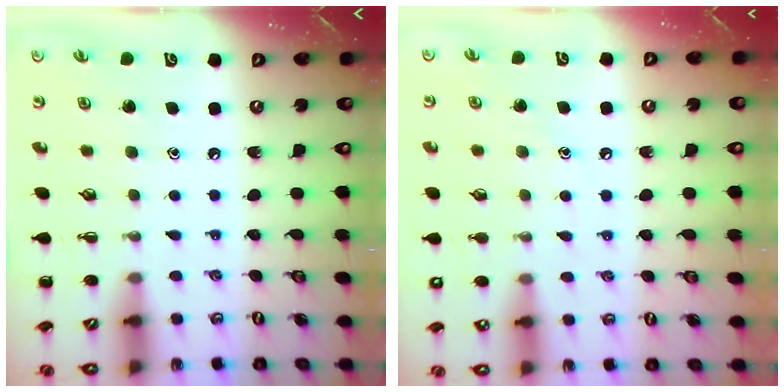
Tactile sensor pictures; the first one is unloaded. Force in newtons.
{"total": 7.0, "press": 6.8, "slide": 1.8}